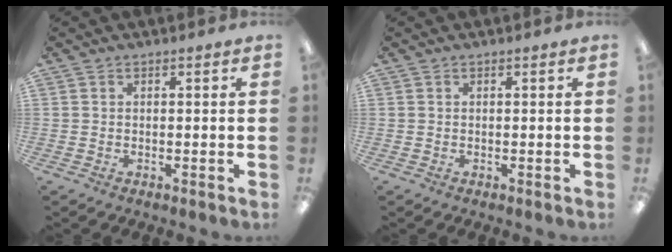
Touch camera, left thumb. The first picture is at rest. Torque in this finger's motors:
{"motor_torque": [-0.09, -0.04, 0.14, -0.06, 0.00]}